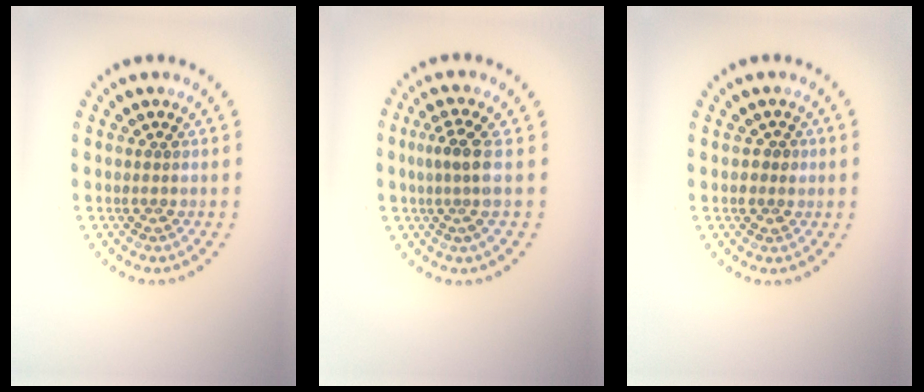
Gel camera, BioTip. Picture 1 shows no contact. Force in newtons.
{"total": 2.7, "press": 2.0, "slide": 1.8}
{"total": 1.4, "press": 1.3, "slide": 0.5}